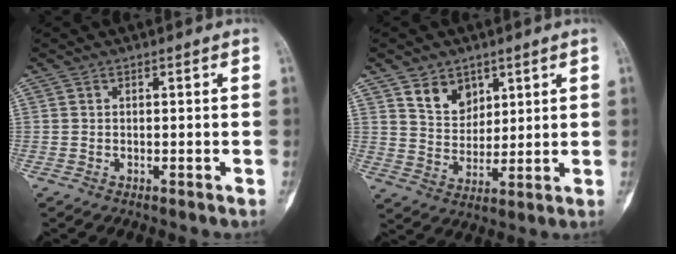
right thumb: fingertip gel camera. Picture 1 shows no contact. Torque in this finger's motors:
{"motor_torque": [-0.34, 0.30, 0.18, 0.29, 0.06]}